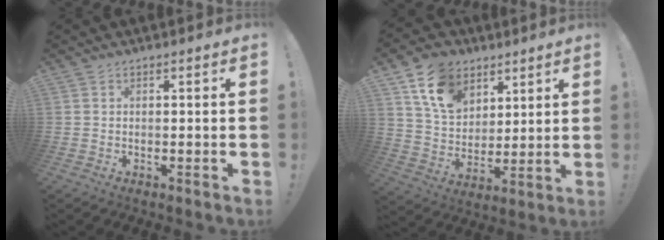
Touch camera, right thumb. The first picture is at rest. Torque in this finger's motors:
{"motor_torque": [0.89, 0.91, 0.11, 0.12, 0.05]}